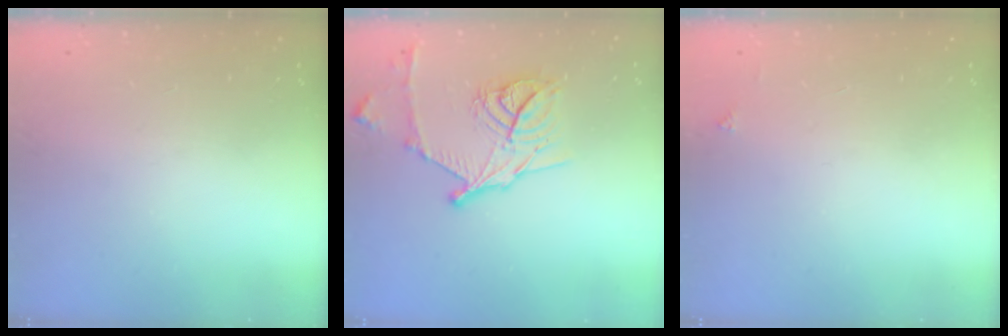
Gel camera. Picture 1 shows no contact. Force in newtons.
{"total": 16.4, "press": 16.3, "slide": 1.0}
{"total": 2.0, "press": 2.0, "slide": 0.3}